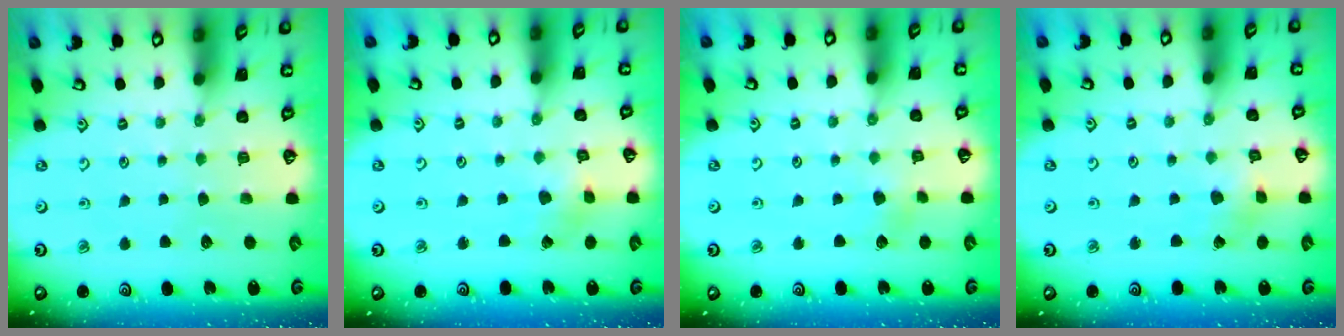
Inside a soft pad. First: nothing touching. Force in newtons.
{"total": 2.2, "press": 2.2, "slide": 0.2}
{"total": 1.3, "press": 1.3, "slide": 0.2}
{"total": 2.2, "press": 2.2, "slide": 0.2}